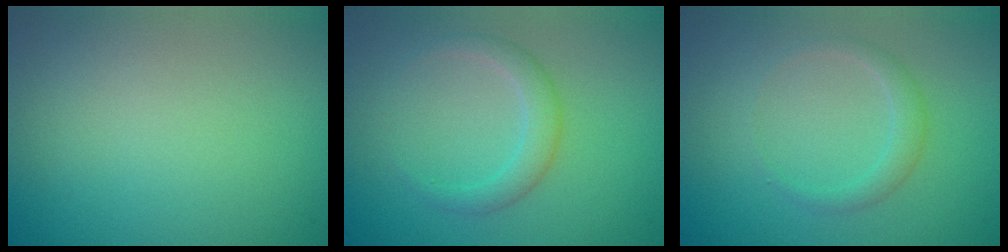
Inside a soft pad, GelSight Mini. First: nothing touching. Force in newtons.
{"total": 2.0, "press": 2.0, "slide": 0.1}
{"total": 1.5, "press": 1.5, "slide": 0.0}